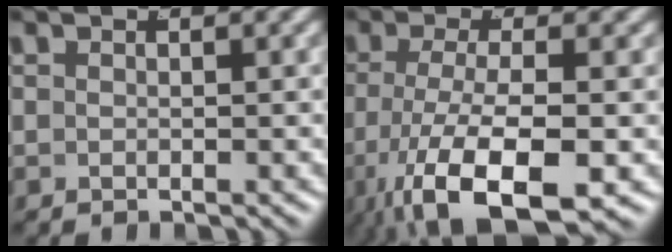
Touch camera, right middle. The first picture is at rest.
{"total": 9.0, "force": [-4.2, 3.9, 7.0], "torque": [-0.144, -0.037, -0.039]}